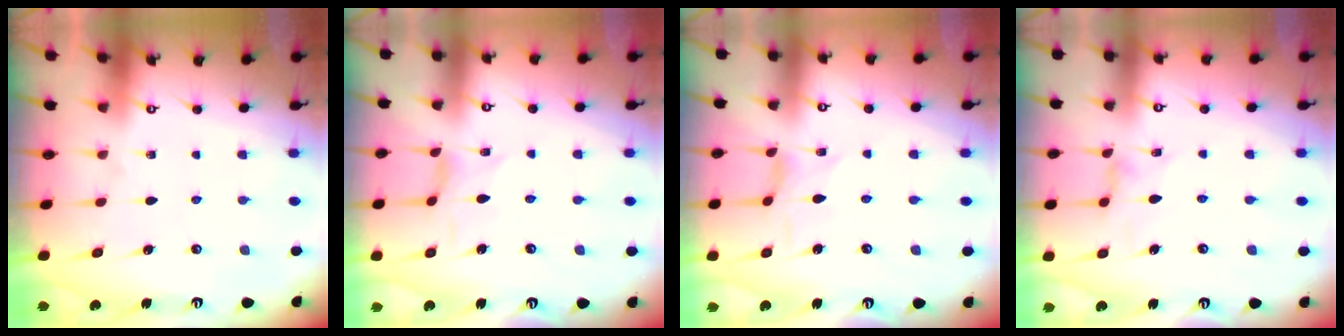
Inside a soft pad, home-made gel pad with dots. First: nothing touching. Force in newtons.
{"total": 1.1, "press": 1.0, "slide": 0.1}
{"total": 1.1, "press": 1.0, "slide": 0.1}
{"total": 2.5, "press": 2.4, "slide": 0.5}